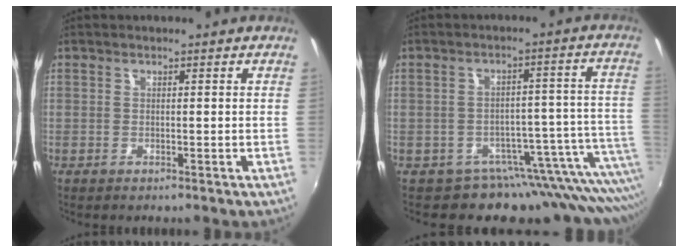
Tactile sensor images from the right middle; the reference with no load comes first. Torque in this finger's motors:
{"motor_torque": [1.07, -1.07, 0.18, 0.00]}